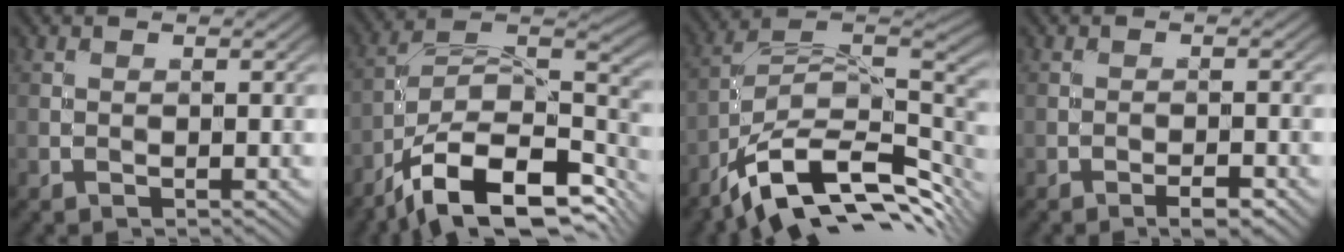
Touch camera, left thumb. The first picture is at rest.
{"total": 15.0, "force": [-9.4, 6.4, 9.8], "torque": [-0.196, -0.019, -0.160]}
{"total": 13.7, "force": [-7.8, 5.5, 9.9], "torque": [-0.194, -0.002, -0.139]}
{"total": 2.3, "force": [-1.6, 0.5, 1.5], "torque": [-0.026, 0.003, -0.027]}